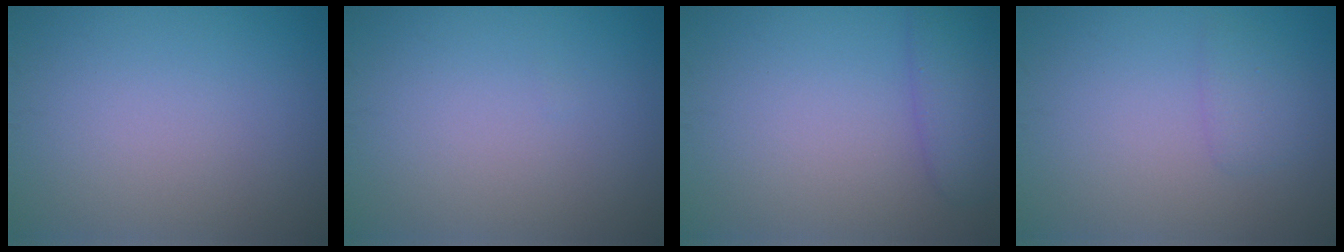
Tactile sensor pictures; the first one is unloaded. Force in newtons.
{"total": 0.0}
{"total": 2.9, "press": 2.9, "slide": 0.3}
{"total": 1.4, "press": 1.4, "slide": 0.1}